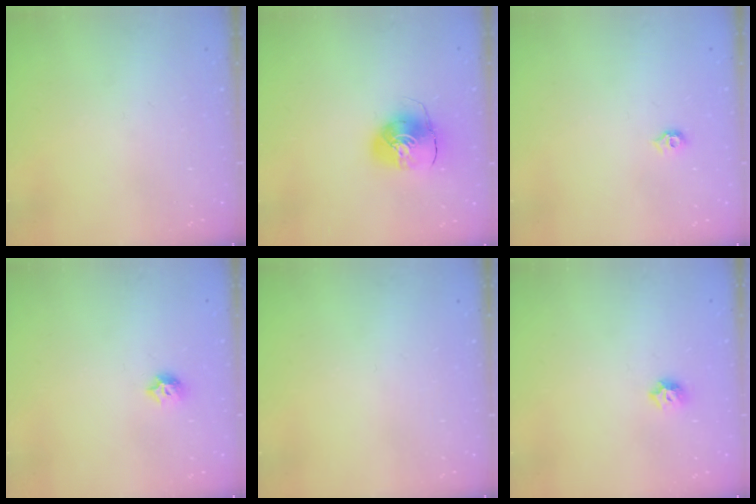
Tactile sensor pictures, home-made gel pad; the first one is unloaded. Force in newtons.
{"total": 10.1, "press": 10.1, "slide": 0.7}
{"total": 5.3, "press": 5.2, "slide": 0.8}
{"total": 6.3, "press": 6.3, "slide": 0.8}
{"total": 0.0}
{"total": 5.2, "press": 5.1, "slide": 0.9}